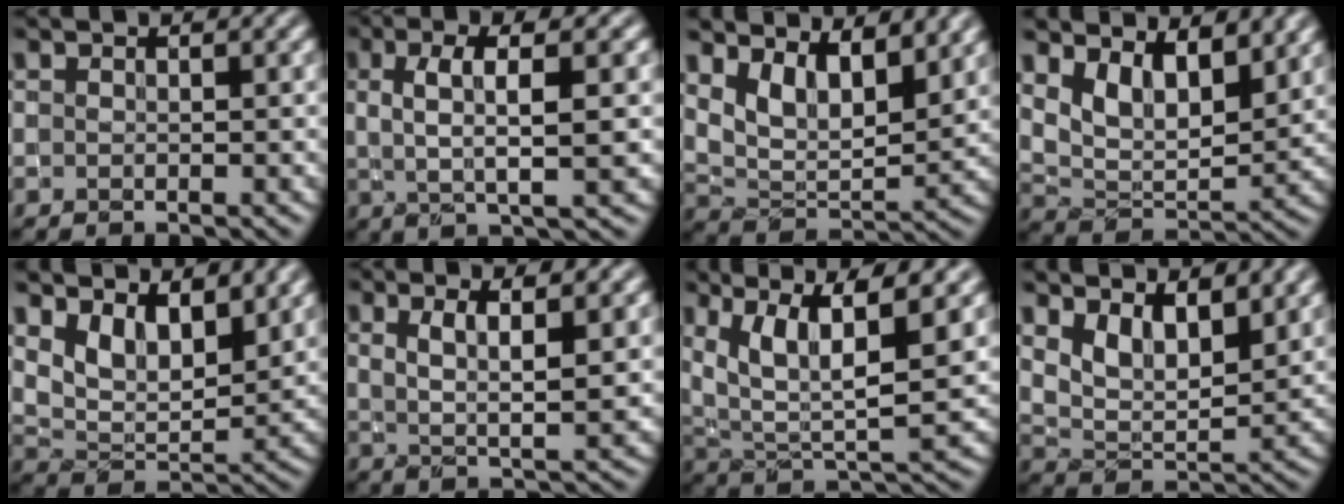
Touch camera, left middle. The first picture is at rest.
{"total": 5.6, "force": [1.0, 1.3, 5.4], "torque": [-0.096, 0.007, 0.017]}
{"total": 6.6, "force": [3.8, 3.1, 4.4], "torque": [-0.084, -0.012, 0.069]}
{"total": 6.4, "force": [3.5, 3.2, 4.2], "torque": [-0.083, -0.015, 0.062]}
{"total": 6.3, "force": [3.7, 3.2, 4.0], "torque": [-0.078, -0.014, 0.065]}
{"total": 4.4, "force": [1.6, 0.9, 4.0], "torque": [-0.076, -0.006, 0.030]}
{"total": 10.4, "force": [4.9, 3.3, 8.5], "torque": [-0.164, 0.001, 0.090]}
{"total": 5.8, "force": [3.3, 2.7, 4.0], "torque": [-0.078, -0.010, 0.059]}